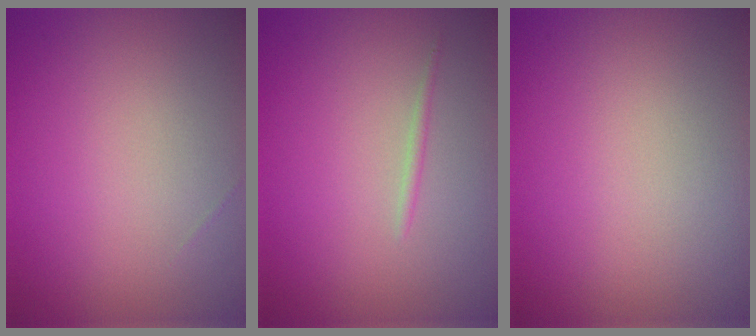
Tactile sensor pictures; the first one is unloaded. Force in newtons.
{"total": 0.6, "press": 0.6, "slide": 0.1}
{"total": 0.0}